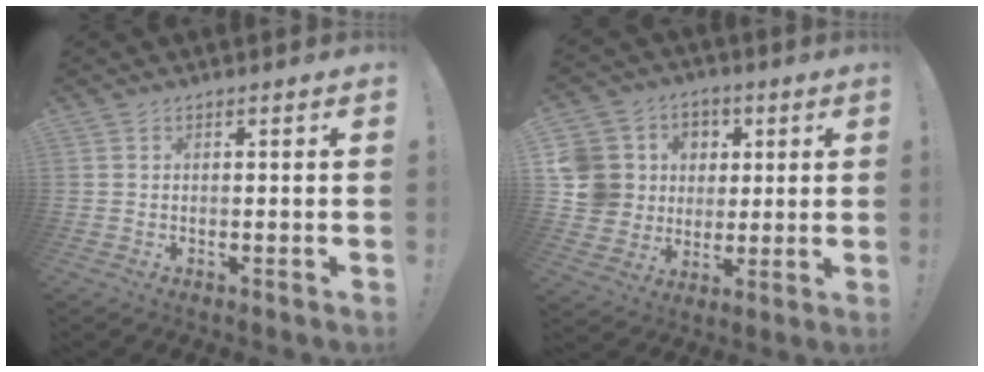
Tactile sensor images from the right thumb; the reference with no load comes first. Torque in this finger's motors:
{"motor_torque": [1.30, 1.61, 0.33, -0.05, 0.04]}